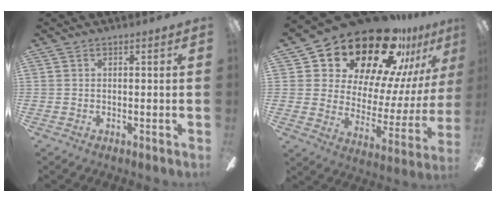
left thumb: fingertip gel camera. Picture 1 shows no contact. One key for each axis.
{"total": 24.8, "fx": 20.0, "fy": 10.6, "fz": 10.1, "tx": -0.167, "ty": -0.146, "tz": 0.359}